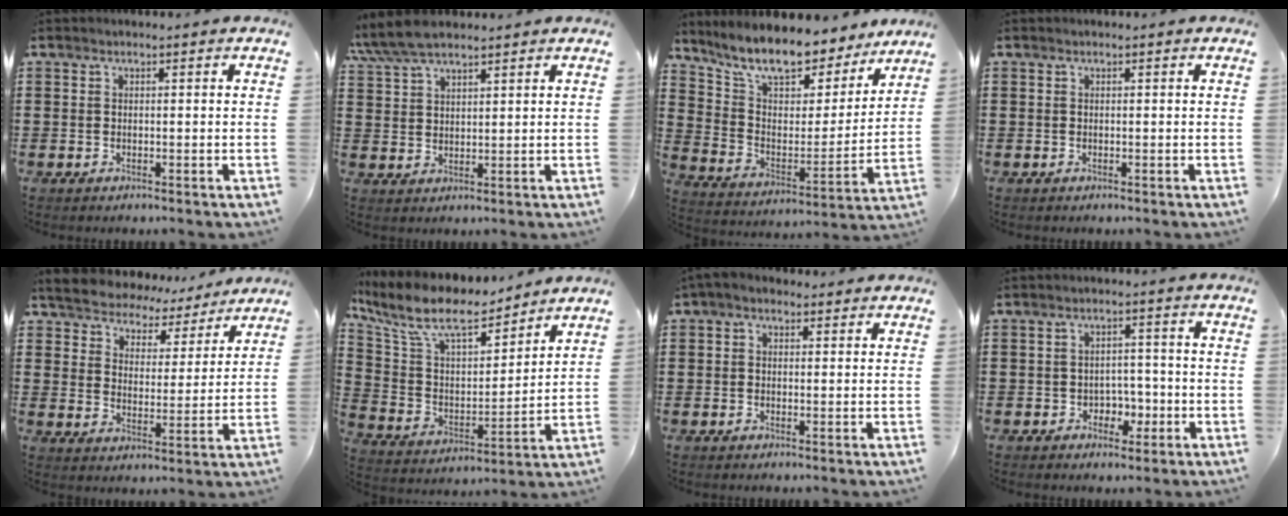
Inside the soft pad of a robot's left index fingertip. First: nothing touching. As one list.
[{"total": 5.9, "force": [4.8, 1.7, 3.0], "torque": [-0.071, -0.003, 0.091]}, {"total": 10.6, "force": [9.4, 2.4, 4.1], "torque": [-0.111, -0.069, 0.162]}, {"total": 0.0}, {"total": 5.1, "force": [5.0, 0.7, -0.4], "torque": [-0.024, -0.040, 0.085]}, {"total": 10.6, "force": [8.3, 3.1, 5.9], "torque": [-0.150, -0.044, 0.143]}, {"total": 1.6, "force": [0.7, 1.0, 1.0], "torque": [-0.020, 0.007, 0.013]}, {"total": 3.4, "force": [-1.6, 2.5, 1.6], "torque": [-0.030, 0.001, -0.037]}]